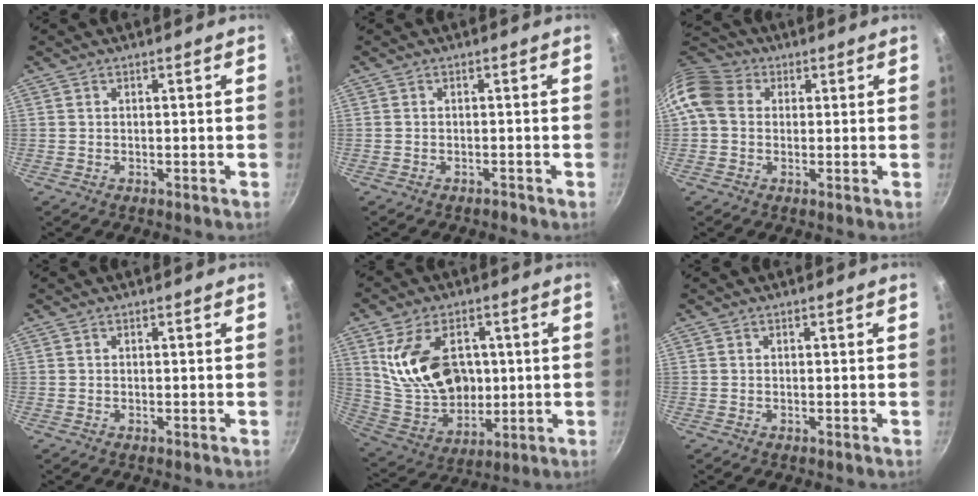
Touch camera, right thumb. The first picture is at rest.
{"total": 0.7, "force": [-0.7, 0.2, 0.1], "torque": [-0.005, 0.010, -0.007]}
{"total": 10.8, "force": [1.7, 8.9, 5.9], "torque": [-0.105, 0.021, 0.013]}
{"total": 0.0}
{"total": 18.3, "force": [3.8, 12.6, 12.8], "torque": [-0.197, -0.019, 0.087]}
{"total": 0.0}